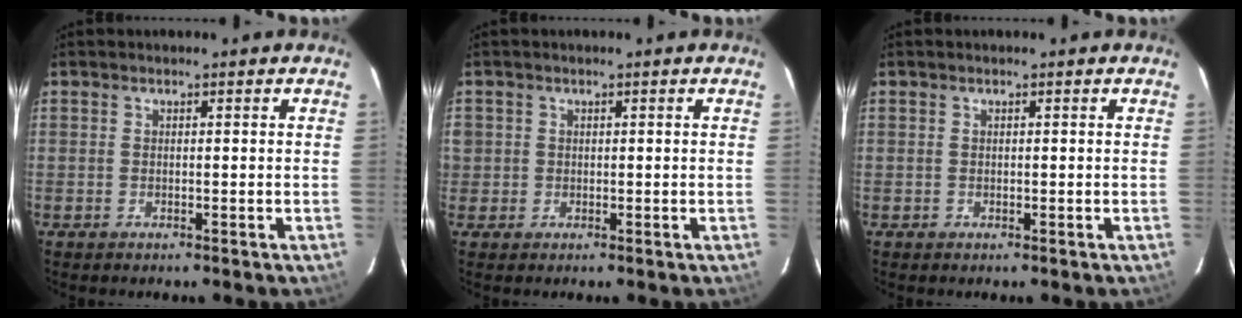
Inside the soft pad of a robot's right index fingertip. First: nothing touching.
{"total": 1.4, "force": [0.0, 1.4, 0.1], "torque": [0.004, 0.005, 0.001]}
{"total": 0.6, "force": [-0.1, 0.6, -0.1], "torque": [0.003, 0.002, -0.002]}